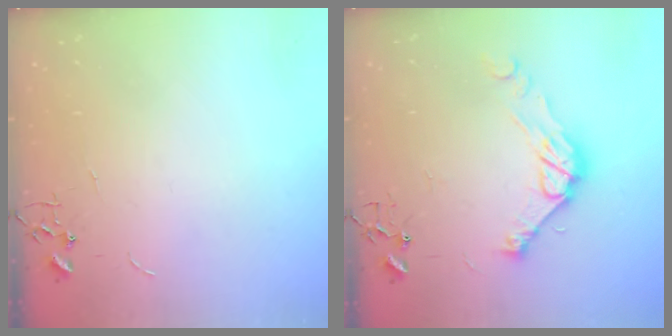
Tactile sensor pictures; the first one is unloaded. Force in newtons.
{"total": 11.5, "press": 11.5, "slide": 0.4}